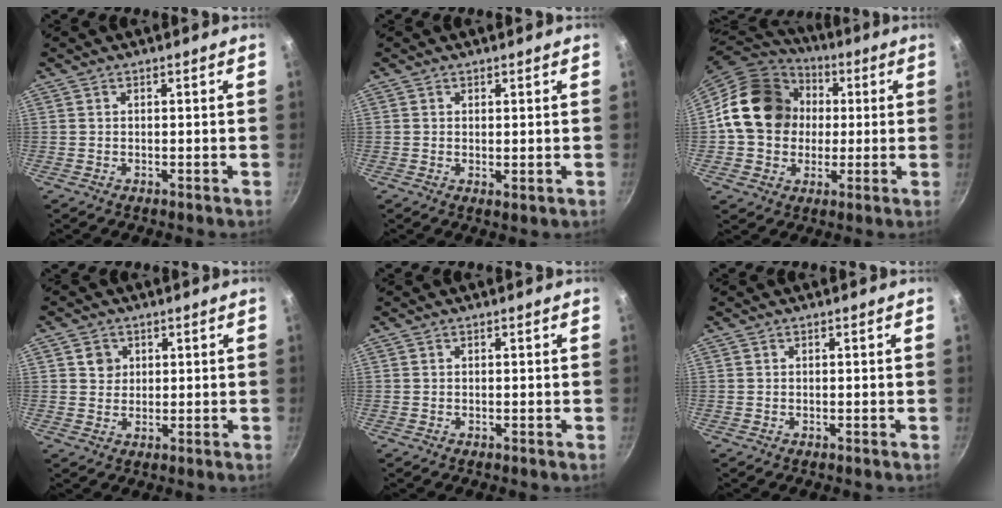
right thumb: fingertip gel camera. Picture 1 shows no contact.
{"total": 1.1, "force": [0.5, 0.5, 0.9], "torque": [-0.016, -0.009, 0.005]}
{"total": 18.5, "force": [2.1, 15.4, 10.0], "torque": [-0.142, 0.030, 0.029]}
{"total": 3.4, "force": [1.2, 3.0, 0.9], "torque": [0.005, 0.001, 0.019]}
{"total": 0.0}
{"total": 0.0}